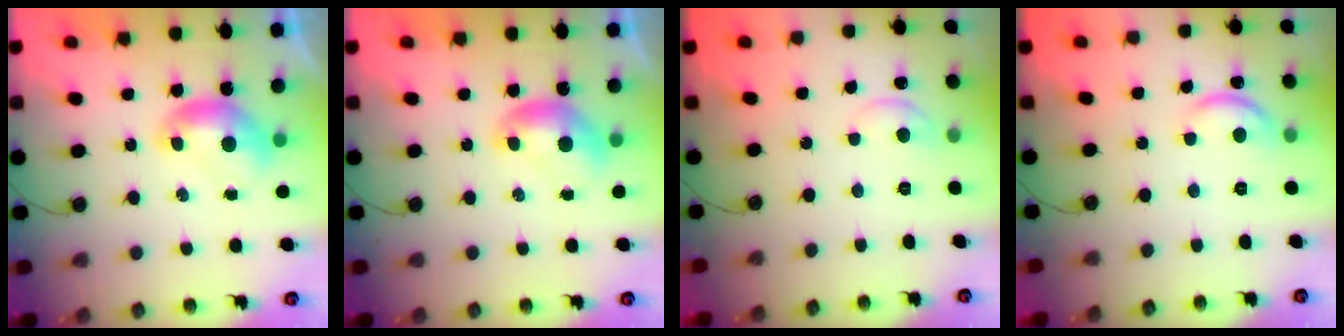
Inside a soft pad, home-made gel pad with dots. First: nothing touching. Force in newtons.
{"total": 0.0}
{"total": 0.9, "press": 0.8, "slide": 0.4}
{"total": 3.4, "press": 3.4, "slide": 0.3}